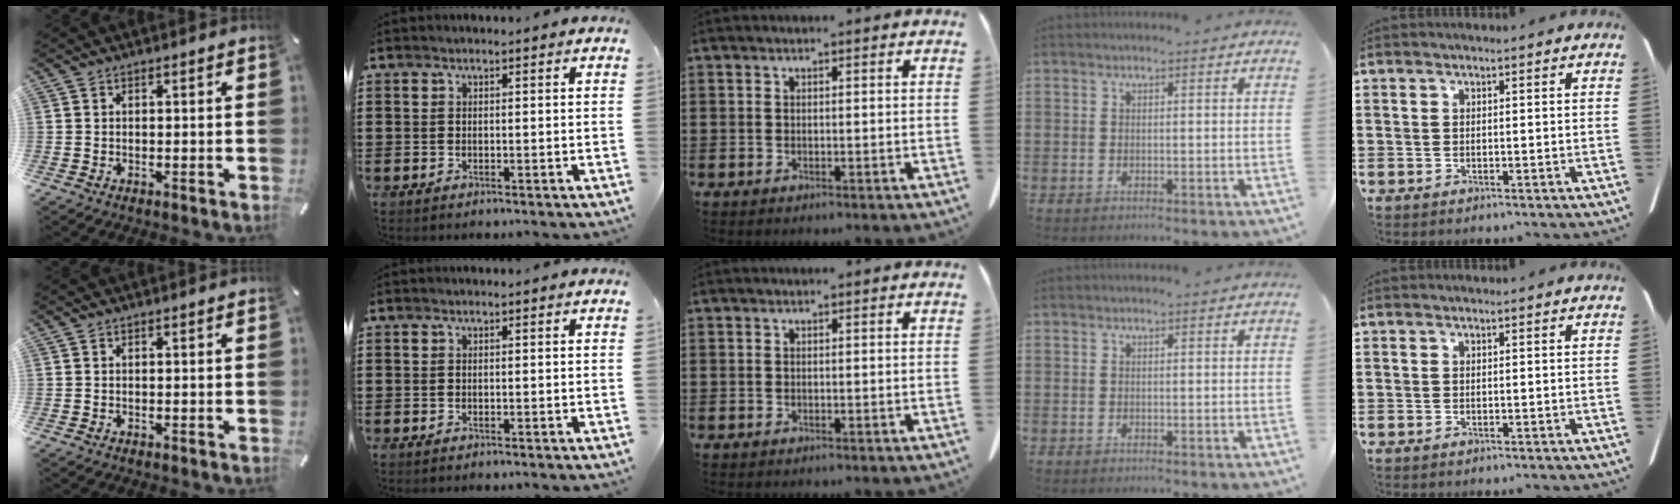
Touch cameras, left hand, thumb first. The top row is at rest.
{}